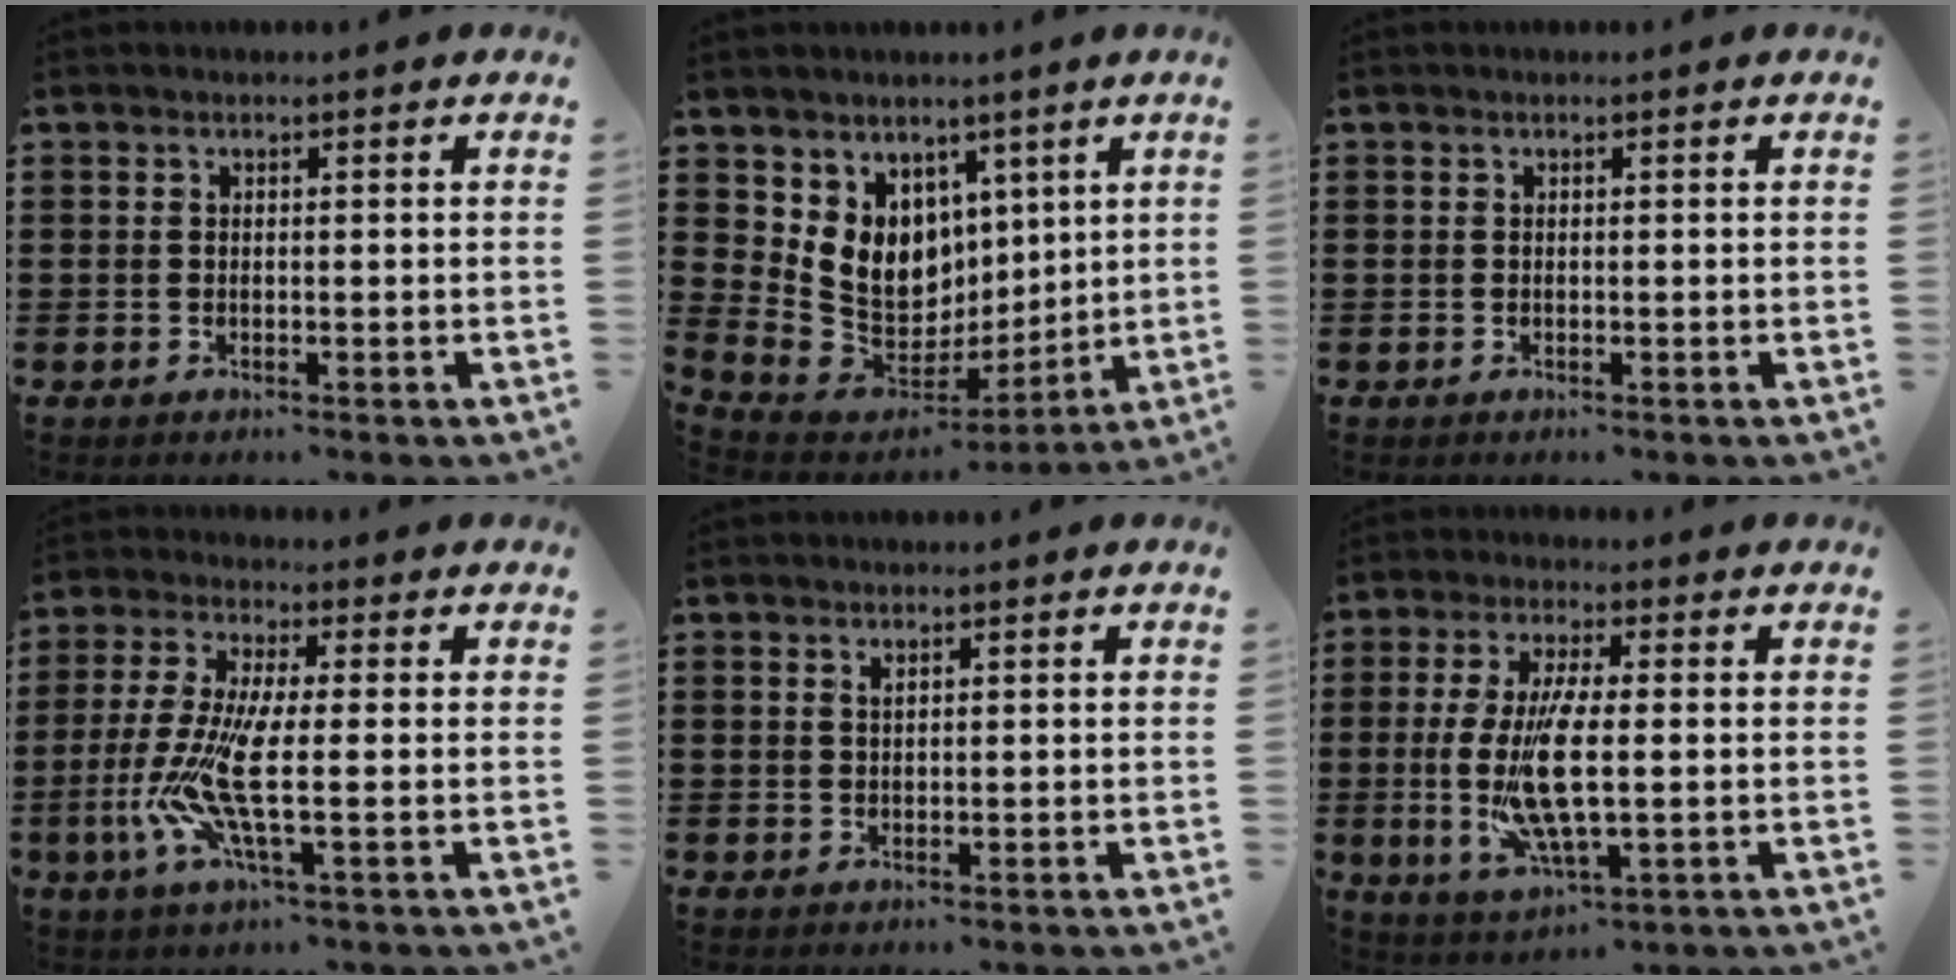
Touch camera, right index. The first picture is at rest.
{"total": 9.7, "force": [3.3, 8.7, 2.8], "torque": [-0.104, -0.042, 0.069]}
{"total": 0.0}
{"total": 10.2, "force": [-2.1, 2.0, 9.8], "torque": [-0.228, -0.028, -0.046]}
{"total": 0.7, "force": [0.4, 0.3, 0.5], "torque": [-0.011, 0.004, 0.008]}
{"total": 10.9, "force": [-0.9, 2.9, 10.5], "torque": [-0.221, -0.020, -0.017]}